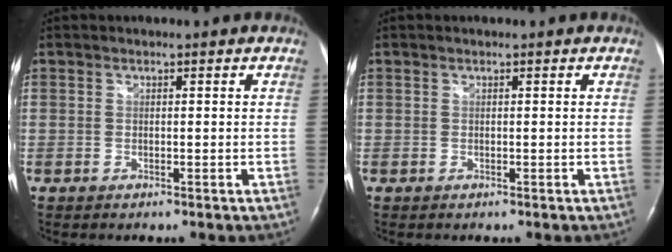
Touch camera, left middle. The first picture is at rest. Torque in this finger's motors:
{"motor_torque": [-0.08, -0.01, 0.00, -0.01]}